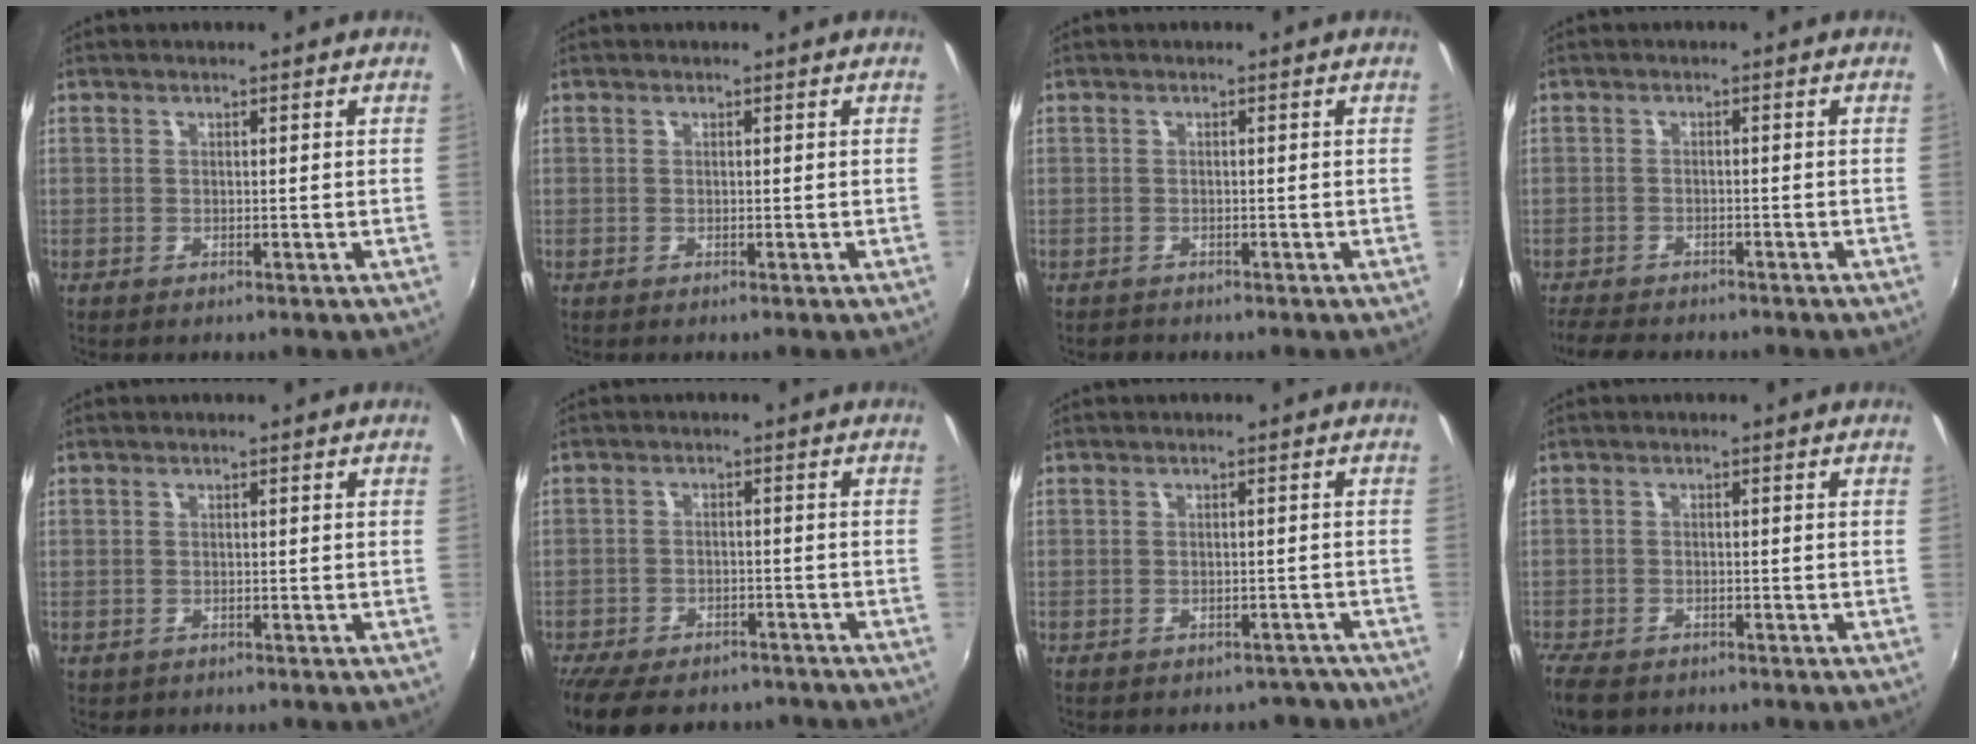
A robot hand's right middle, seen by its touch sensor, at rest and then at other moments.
{"total": 0.0}
{"total": 1.2, "force": [-0.9, 0.8, -0.1], "torque": [-0.002, 0.001, -0.016]}
{"total": 6.1, "force": [-5.5, 1.9, 1.9], "torque": [-0.059, -0.017, -0.093]}
{"total": 0.7, "force": [-0.3, 0.7, 0.1], "torque": [-0.003, -0.003, -0.004]}
{"total": 15.0, "force": [-12.0, 6.4, 6.3], "torque": [-0.147, -0.016, -0.176]}
{"total": 5.7, "force": [-4.9, 2.8, 0.9], "torque": [-0.001, 0.014, -0.047]}
{"total": 6.7, "force": [-5.0, 3.2, 3.0], "torque": [-0.086, -0.025, -0.095]}